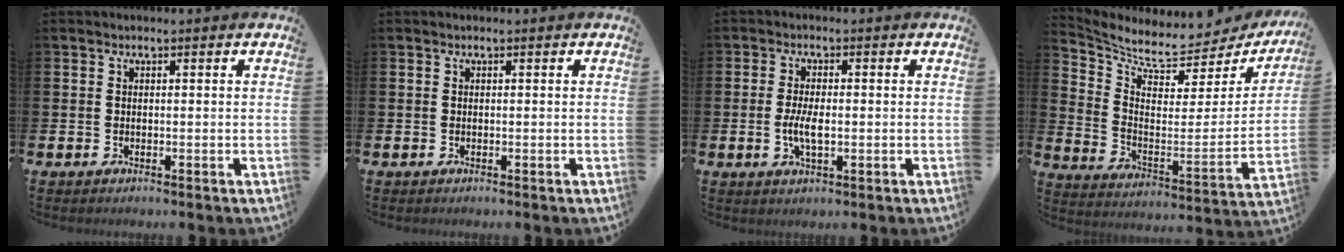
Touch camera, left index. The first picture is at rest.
{"total": 0.0}
{"total": 3.9, "force": [-0.7, 1.5, 3.5], "torque": [-0.068, 0.000, -0.017]}
{"total": 6.7, "force": [6.0, 2.2, 2.2], "torque": [-0.074, -0.059, 0.098]}